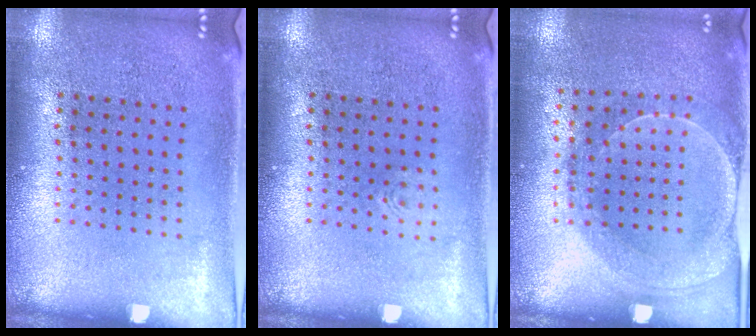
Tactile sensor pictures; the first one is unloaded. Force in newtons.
{"total": 0.5, "press": 0.5, "slide": 0.1}
{"total": 1.7, "press": 1.7, "slide": 0.3}